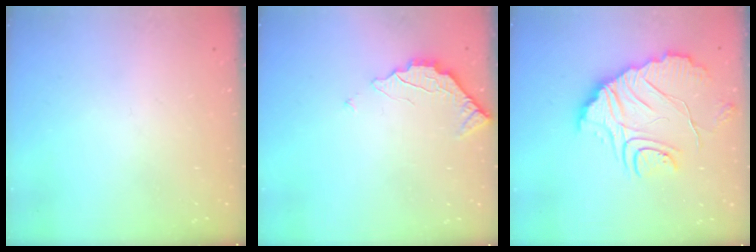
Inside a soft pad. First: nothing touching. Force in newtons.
{"total": 2.4, "press": 2.4, "slide": 0.2}
{"total": 14.3, "press": 14.3, "slide": 1.1}